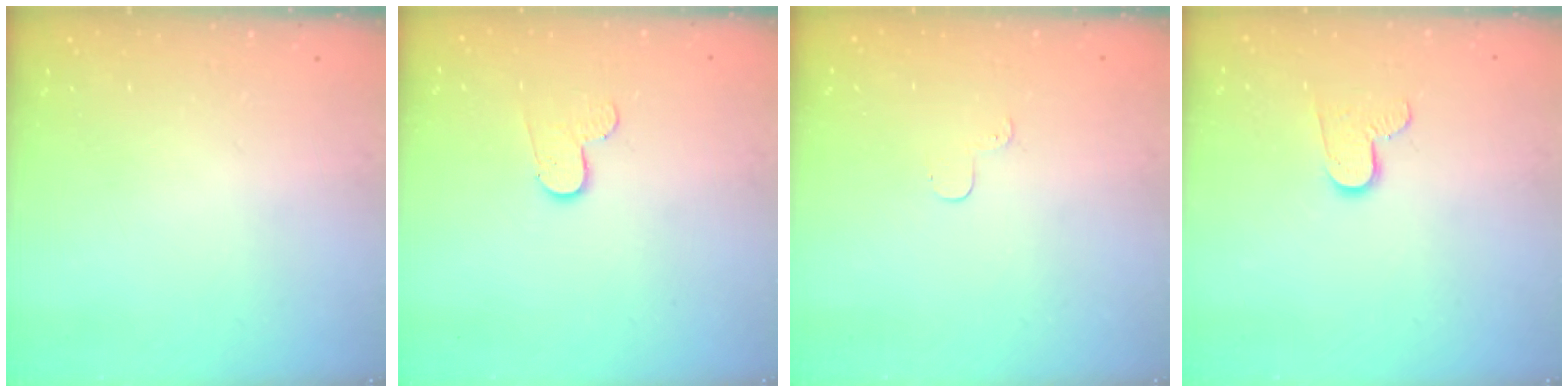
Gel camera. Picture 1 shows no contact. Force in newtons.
{"total": 6.4, "press": 6.3, "slide": 0.6}
{"total": 2.9, "press": 2.9, "slide": 0.3}
{"total": 7.2, "press": 7.2, "slide": 0.4}